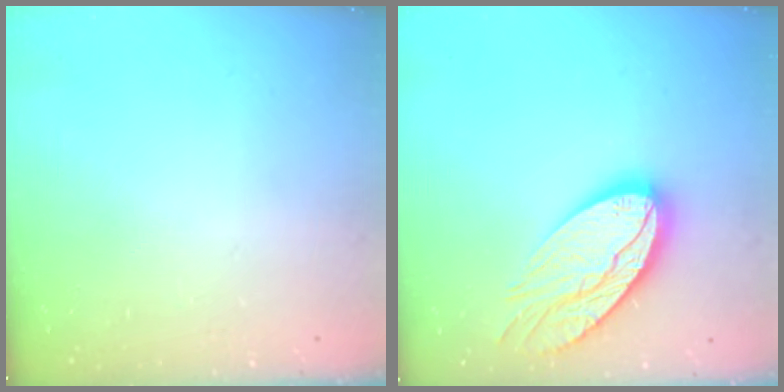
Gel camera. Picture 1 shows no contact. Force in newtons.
{"total": 15.8, "press": 15.7, "slide": 1.1}